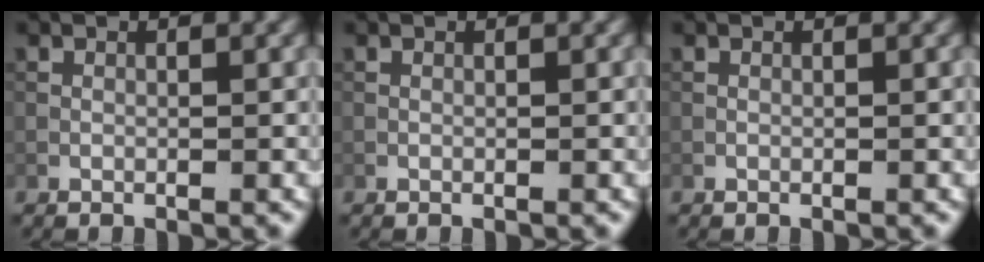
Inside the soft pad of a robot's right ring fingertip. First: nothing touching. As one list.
[{"total": 0.0}, {"total": 0.0}]